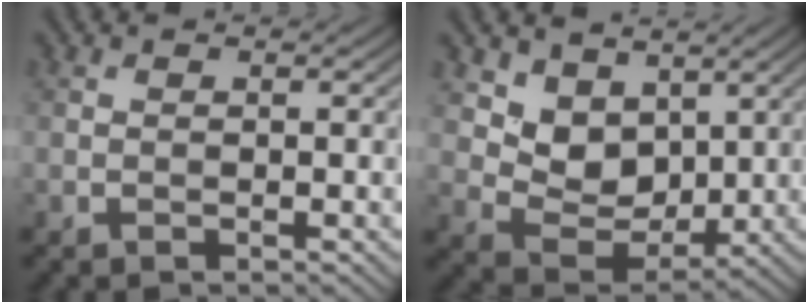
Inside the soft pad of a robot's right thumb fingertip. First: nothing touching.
{"total": 6.7, "force": [3.5, 4.8, 3.2], "torque": [-0.082, -0.020, 0.064]}